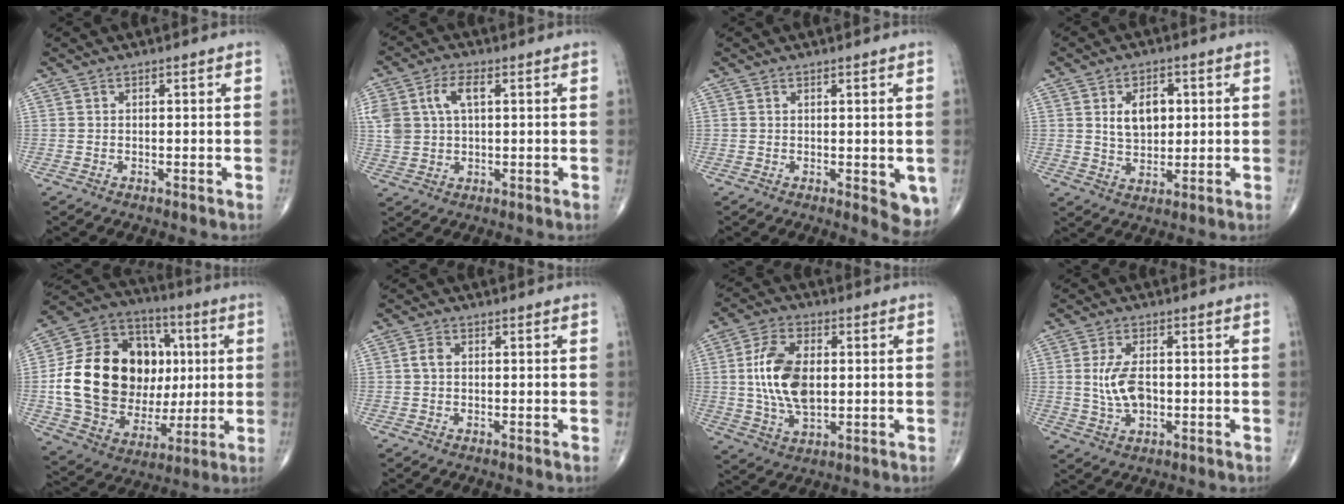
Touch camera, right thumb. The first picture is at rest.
{"total": 9.2, "force": [2.7, 5.5, 6.9], "torque": [-0.151, 0.008, 0.055]}
{"total": 4.8, "force": [-0.5, 2.0, 4.3], "torque": [-0.037, -0.009, -0.004]}
{"total": 7.5, "force": [1.7, 4.9, 5.4], "torque": [-0.064, -0.008, 0.033]}
{"total": 27.7, "force": [1.8, 20.2, 18.8], "torque": [-0.318, 0.022, 0.050]}
{"total": 1.8, "force": [0.1, 1.2, 1.3], "torque": [-0.025, 0.004, 0.000]}
{"total": 12.9, "force": [1.0, 7.3, 10.6], "torque": [-0.196, 0.001, 0.021]}
{"total": 6.8, "force": [0.0, 3.7, 5.7], "torque": [-0.111, -0.002, 0.003]}